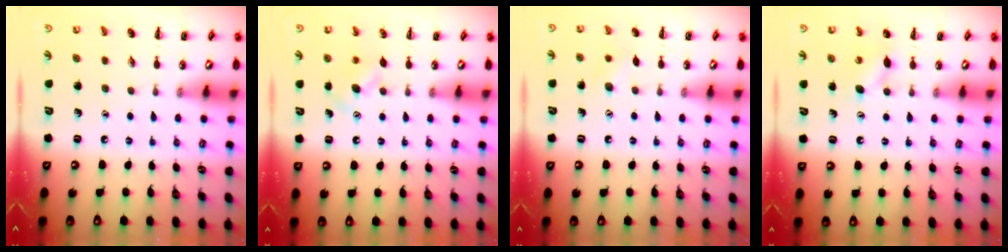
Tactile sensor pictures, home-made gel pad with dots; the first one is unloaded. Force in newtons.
{"total": 5.1, "press": 4.9, "slide": 1.4}
{"total": 7.0, "press": 6.9, "slide": 1.5}
{"total": 6.7, "press": 6.6, "slide": 1.6}